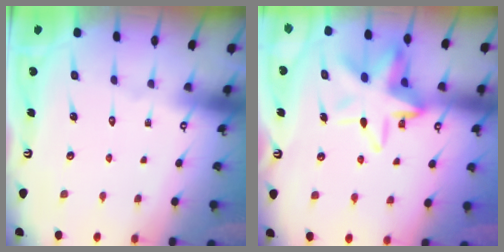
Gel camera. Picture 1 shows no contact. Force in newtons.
{"total": 12.9, "press": 12.6, "slide": 2.5}